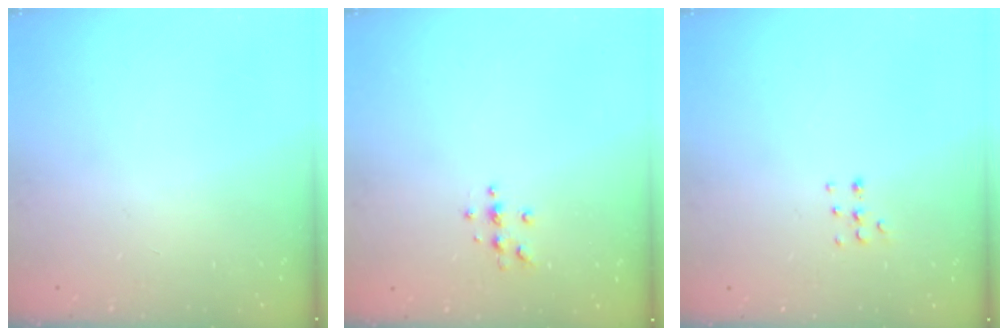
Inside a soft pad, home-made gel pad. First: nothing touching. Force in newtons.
{"total": 4.7, "press": 4.6, "slide": 0.5}
{"total": 4.3, "press": 4.2, "slide": 1.1}